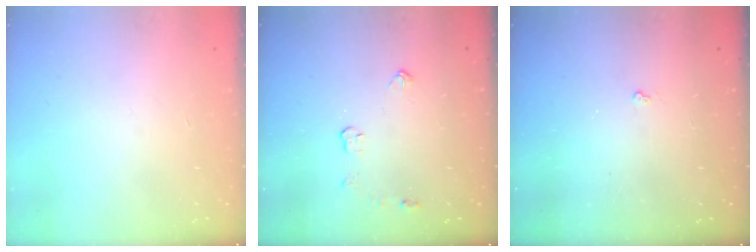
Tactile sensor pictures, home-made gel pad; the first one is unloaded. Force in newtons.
{"total": 3.9, "press": 3.8, "slide": 0.7}
{"total": 1.8, "press": 1.8, "slide": 0.3}